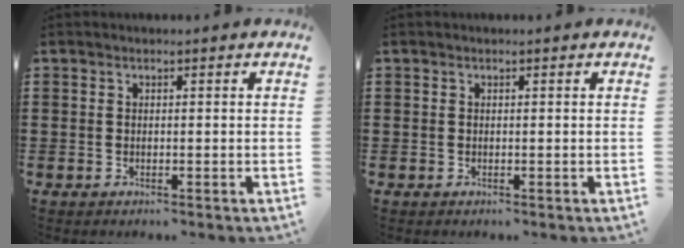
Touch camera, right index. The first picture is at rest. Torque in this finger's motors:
{"motor_torque": [0.03, -0.01, 0.00, 0.00]}